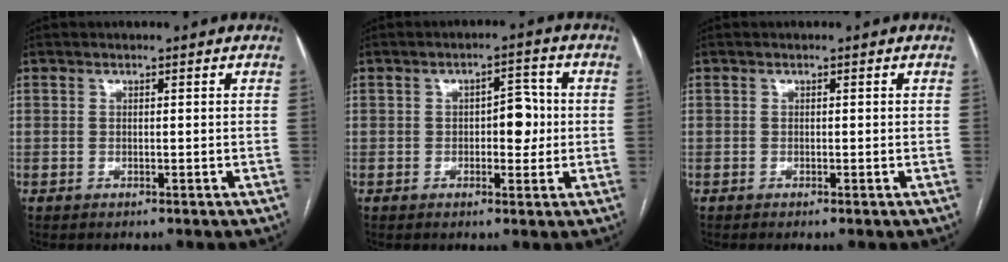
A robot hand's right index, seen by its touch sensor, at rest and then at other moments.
{"total": 4.4, "force": [-0.1, 2.2, 3.8], "torque": [-0.047, 0.009, 0.000]}
{"total": 0.0}